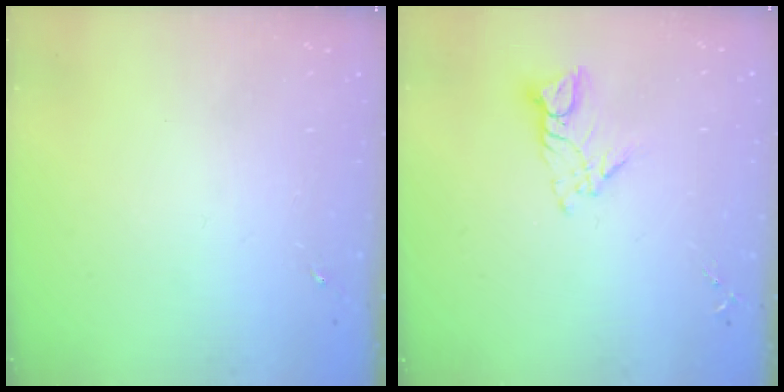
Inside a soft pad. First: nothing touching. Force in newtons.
{"total": 8.4, "press": 8.4, "slide": 0.9}